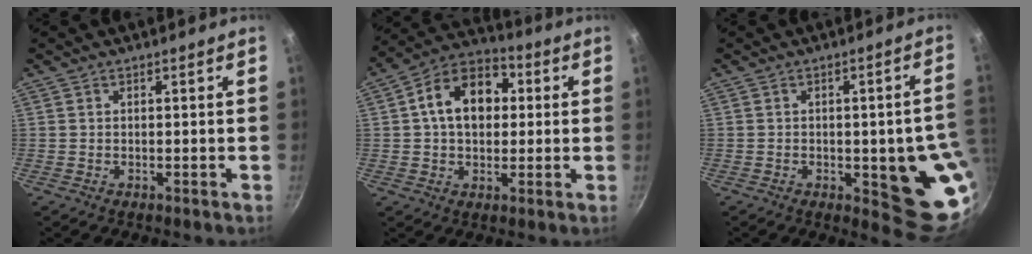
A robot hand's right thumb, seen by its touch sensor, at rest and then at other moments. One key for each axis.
{"total": 13.8, "fx": 2.2, "fy": 9.8, "fz": 9.5, "tx": -0.113, "ty": 0.024, "tz": 0.016}
{"total": 13.0, "fx": -2.2, "fy": 4.1, "fz": 12.2, "tx": -0.091, "ty": -0.004, "tz": -0.023}